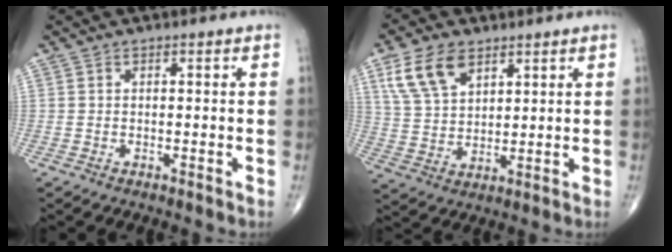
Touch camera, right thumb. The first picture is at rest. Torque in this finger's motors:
{"motor_torque": [-0.77, 0.93, 0.23, -0.08, 0.08]}